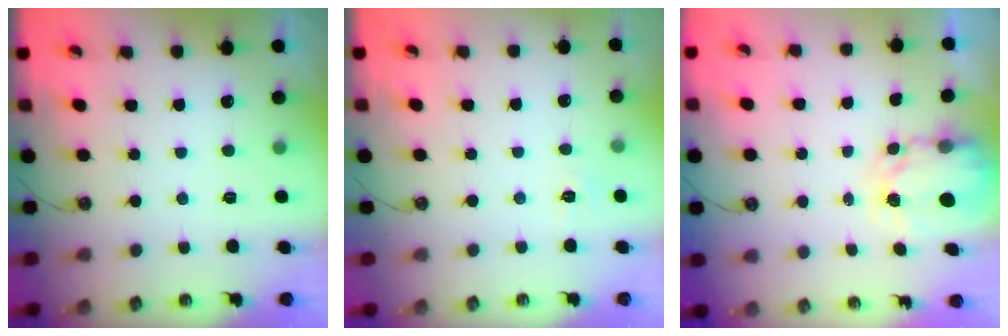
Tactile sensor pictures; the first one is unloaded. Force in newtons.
{"total": 3.5, "press": 3.5, "slide": 0.5}
{"total": 3.9, "press": 3.9, "slide": 0.1}